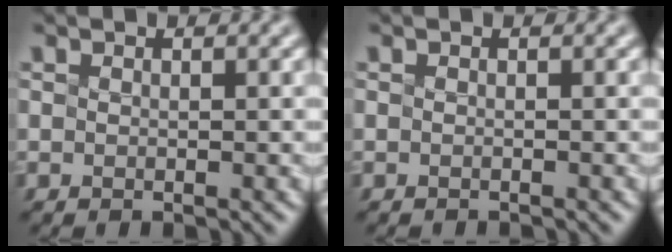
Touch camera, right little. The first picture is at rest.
{"total": 0.9, "force": [-0.9, 0.1, 0.2], "torque": [0.003, -0.004, -0.015]}